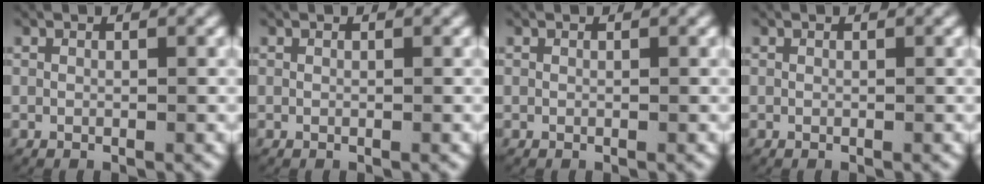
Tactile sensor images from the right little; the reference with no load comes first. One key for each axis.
{"total": 0.0}
{"total": 0.0}
{"total": 0.0}